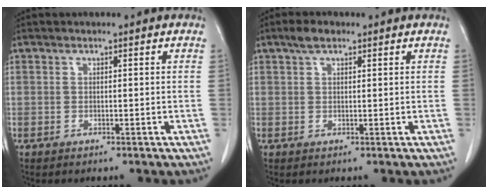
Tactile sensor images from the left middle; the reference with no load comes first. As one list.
[{"total": 2.4, "force": [1.6, 1.0, 1.5], "torque": [-0.033, 0.009, 0.029]}]